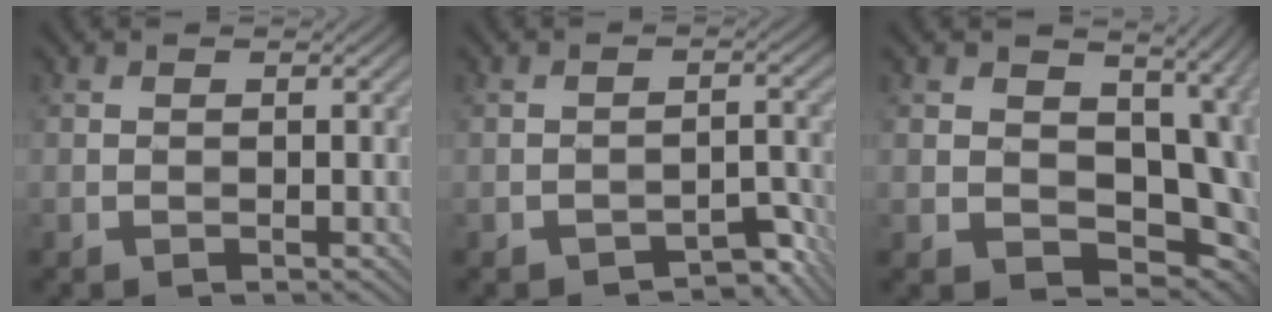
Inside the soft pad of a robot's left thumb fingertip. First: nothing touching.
{"total": 3.7, "force": [-3.0, 1.3, 1.7], "torque": [-0.020, 0.011, -0.037]}
{"total": 12.8, "force": [-0.7, 8.9, 9.2], "torque": [-0.130, -0.032, 0.003]}